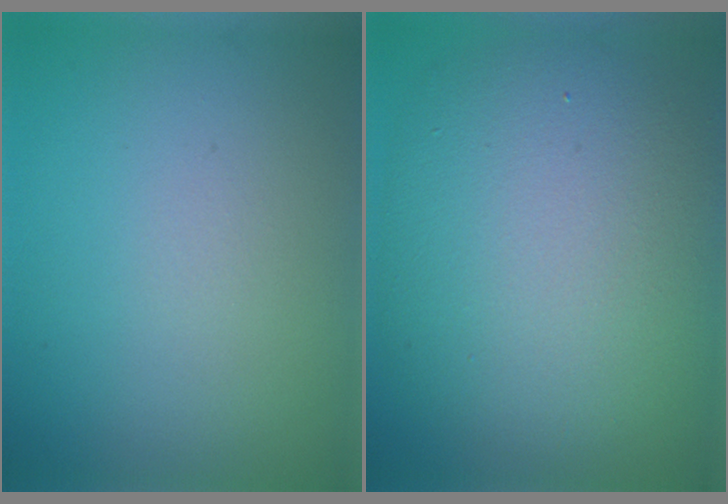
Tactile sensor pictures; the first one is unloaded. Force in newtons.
{"total": 11.3, "press": 11.3, "slide": 0.5}